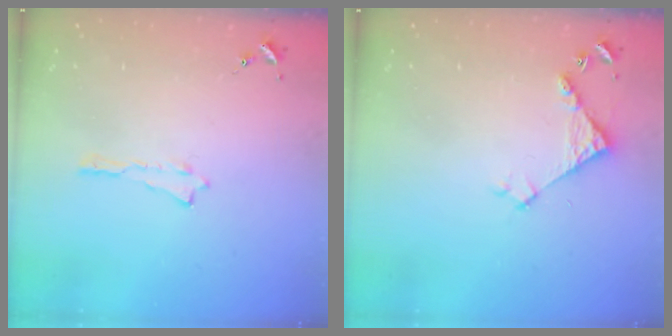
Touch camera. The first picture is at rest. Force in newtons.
{"total": 3.8, "press": 3.8, "slide": 0.3}